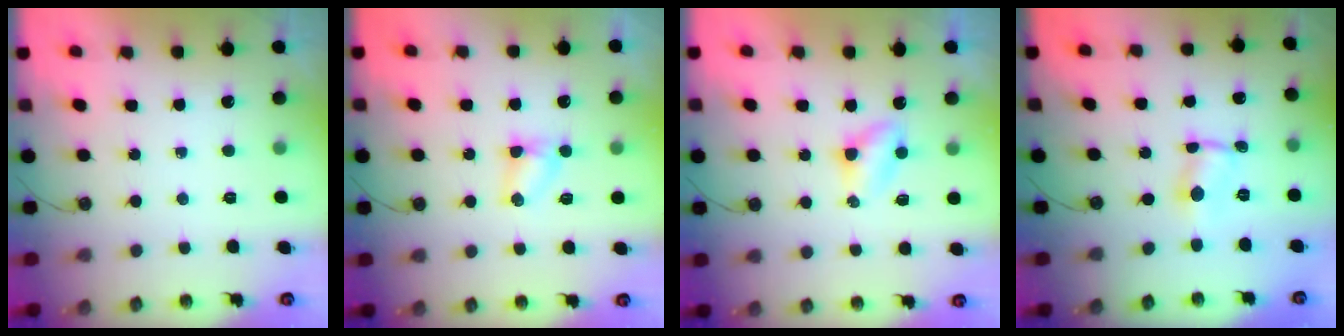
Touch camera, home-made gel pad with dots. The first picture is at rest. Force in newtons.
{"total": 3.6, "press": 3.6, "slide": 0.4}
{"total": 3.2, "press": 3.2, "slide": 0.4}
{"total": 3.3, "press": 1.1, "slide": 3.1}